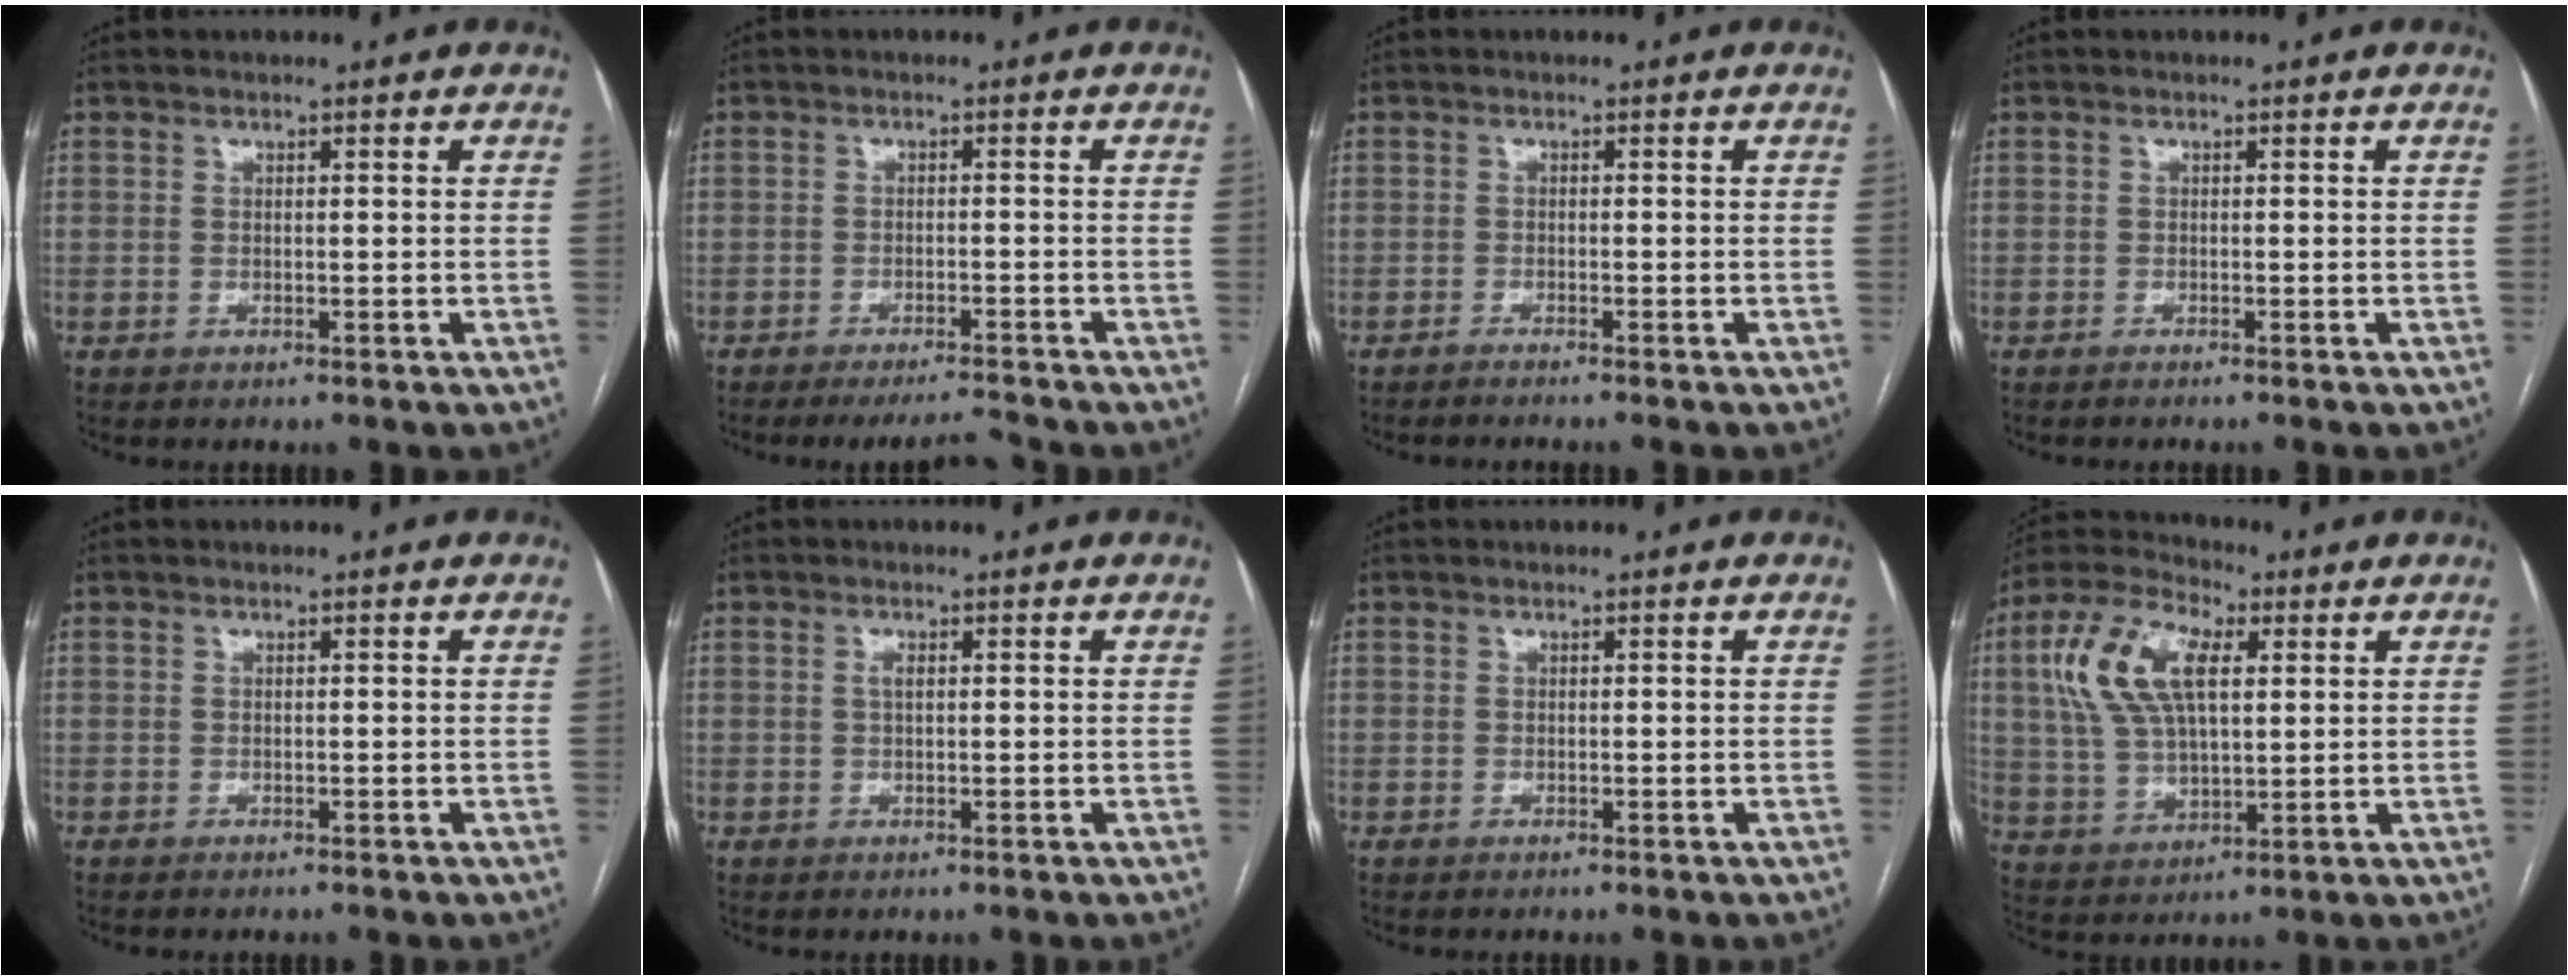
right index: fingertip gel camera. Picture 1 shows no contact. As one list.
[{"total": 4.0, "force": [-3.9, -0.7, 0.8], "torque": [-0.012, -0.009, -0.062]}, {"total": 2.1, "force": [-1.8, -0.5, 0.9], "torque": [-0.005, 0.003, -0.021]}, {"total": 0.9, "force": [-0.7, -0.2, 0.5], "torque": [-0.002, 0.001, -0.007]}, {"total": 0.0}, {"total": 1.0, "force": [0.3, 0.4, 0.9], "torque": [-0.019, 0.001, 0.004]}, {"total": 0.0}, {"total": 13.6, "force": [3.9, 6.4, 11.3], "torque": [-0.251, 0.030, 0.075]}]